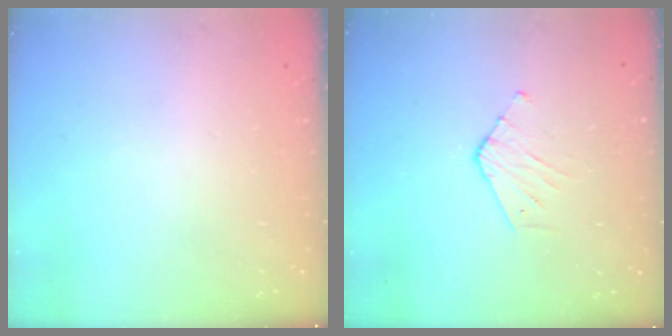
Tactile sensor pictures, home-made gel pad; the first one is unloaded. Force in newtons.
{"total": 3.0, "press": 3.0, "slide": 0.3}